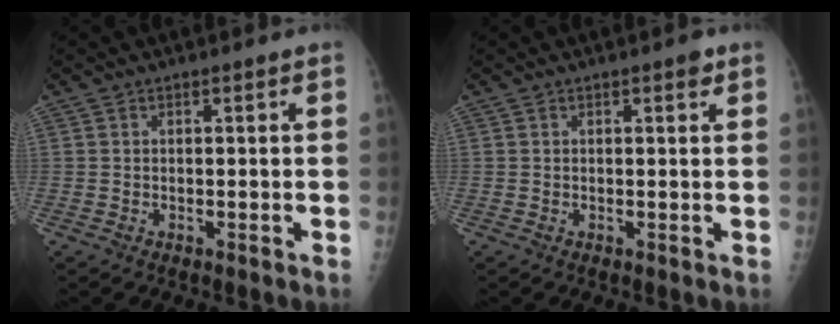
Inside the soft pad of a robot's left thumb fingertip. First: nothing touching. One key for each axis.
{"total": 1.2, "fx": 0.7, "fy": 0.4, "fz": 0.9, "tx": -0.009, "ty": -0.001, "tz": 0.007}